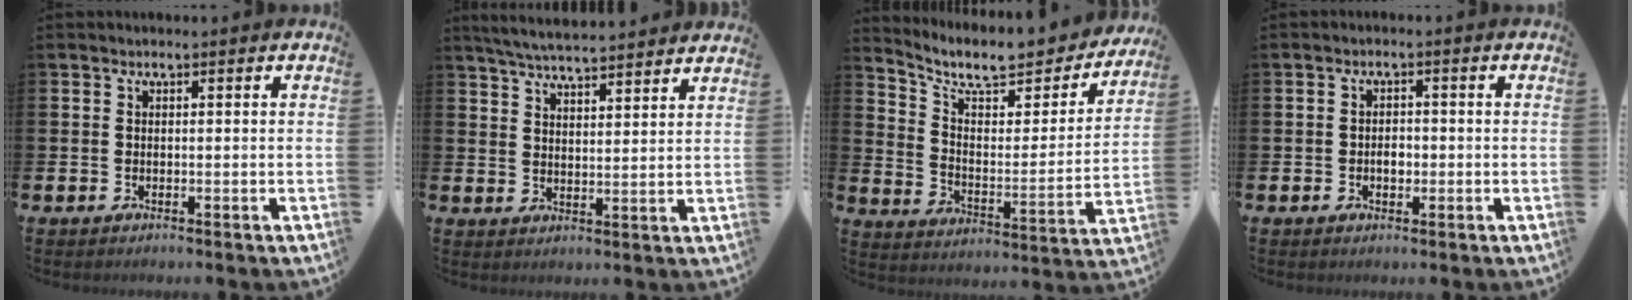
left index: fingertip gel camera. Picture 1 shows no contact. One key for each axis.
{"total": 5.5, "fx": 5.4, "fy": -0.1, "fz": 0.9, "tx": -0.037, "ty": -0.031, "tz": 0.098}
{"total": 8.5, "fx": 7.2, "fy": 3.0, "fz": 3.3, "tx": -0.087, "ty": -0.055, "tz": 0.121}
{"total": 1.8, "fx": -0.3, "fy": 1.2, "fz": 1.3, "tx": -0.013, "ty": 0.001, "tz": -0.010}